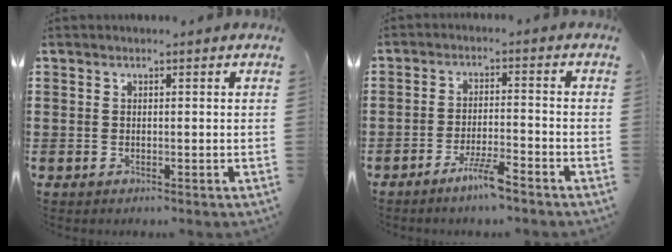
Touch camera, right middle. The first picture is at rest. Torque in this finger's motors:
{"motor_torque": [2.14, 0.00, 0.21, 0.07]}